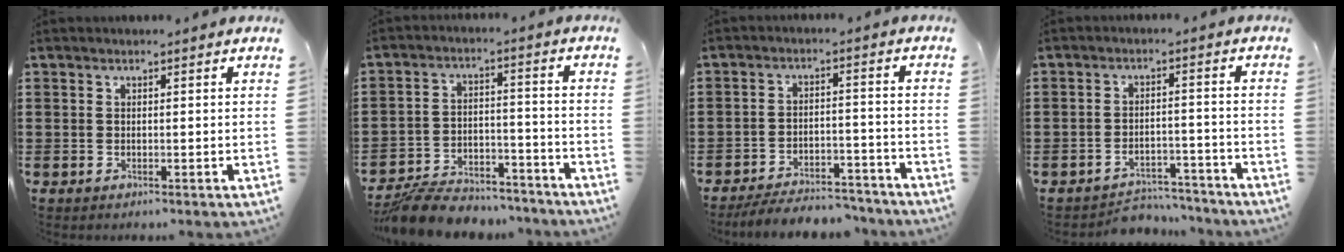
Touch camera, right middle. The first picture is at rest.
{"total": 8.2, "force": [-7.8, 1.7, 1.9], "torque": [-0.031, 0.023, -0.149]}
{"total": 5.5, "force": [-5.3, 0.8, 1.1], "torque": [-0.023, 0.007, -0.107]}
{"total": 4.3, "force": [-4.2, 0.7, 0.3], "torque": [-0.008, 0.006, -0.088]}